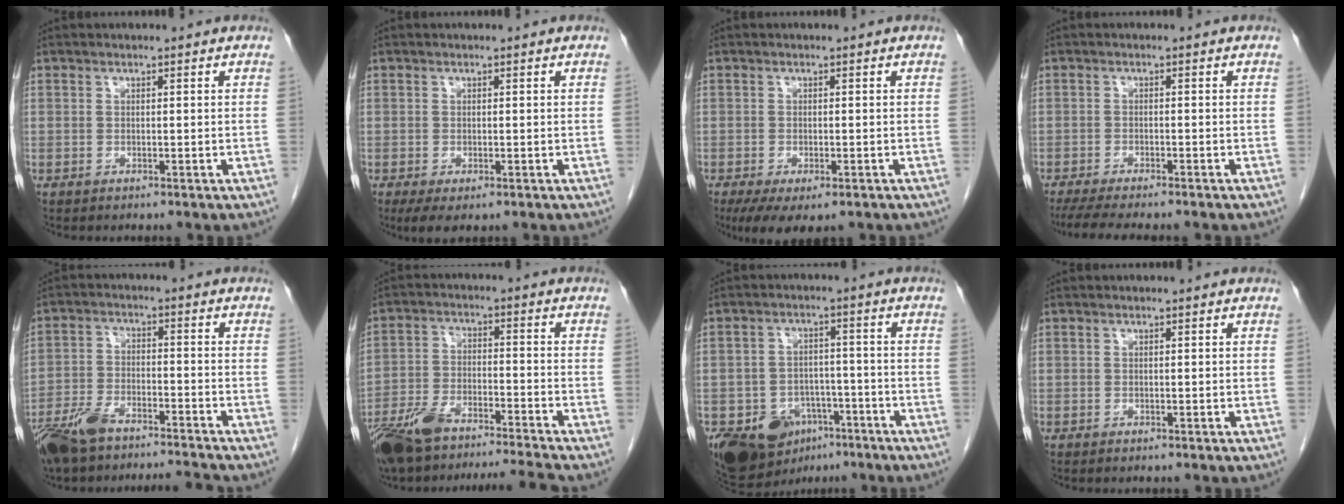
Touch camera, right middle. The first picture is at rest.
{"total": 3.1, "force": [-1.7, 1.4, 2.3], "torque": [-0.039, -0.007, -0.021]}
{"total": 6.9, "force": [-4.5, 2.7, 4.5], "torque": [-0.067, -0.013, -0.069]}
{"total": 8.8, "force": [-7.4, 1.0, 4.6], "torque": [-0.064, -0.014, -0.111]}
{"total": 9.9, "force": [-8.8, 1.5, 4.4], "torque": [-0.094, -0.001, -0.156]}
{"total": 12.6, "force": [-11.0, 0.5, 6.2], "torque": [-0.122, -0.001, -0.193]}
{"total": 13.0, "force": [-7.1, 9.3, 5.6], "torque": [-0.112, 0.013, -0.105]}
{"total": 0.0}